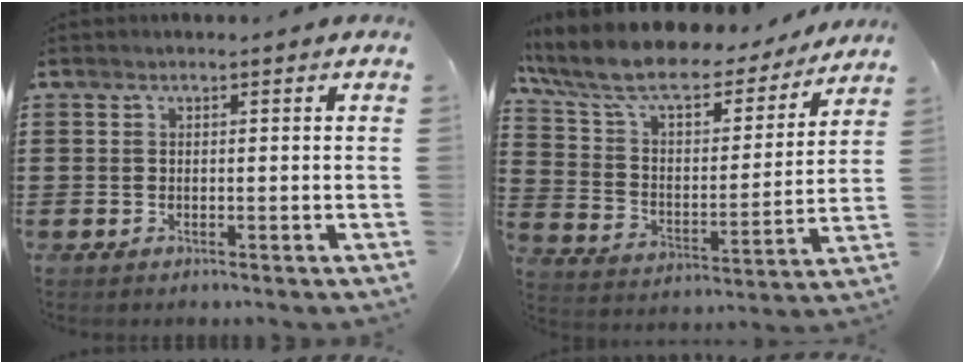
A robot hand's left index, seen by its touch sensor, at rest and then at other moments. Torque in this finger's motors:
{"motor_torque": [1.72, -0.42, 1.05, 0.14]}